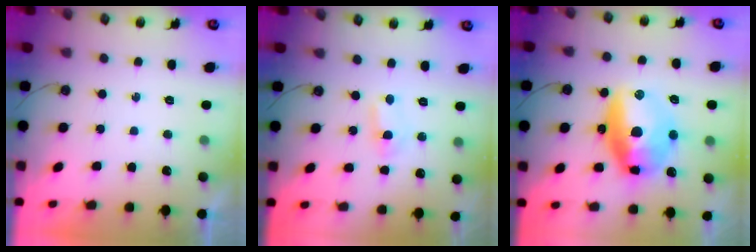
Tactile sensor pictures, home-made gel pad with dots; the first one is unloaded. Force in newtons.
{"total": 1.2, "press": 1.0, "slide": 0.7}
{"total": 16.1, "press": 16.0, "slide": 1.8}